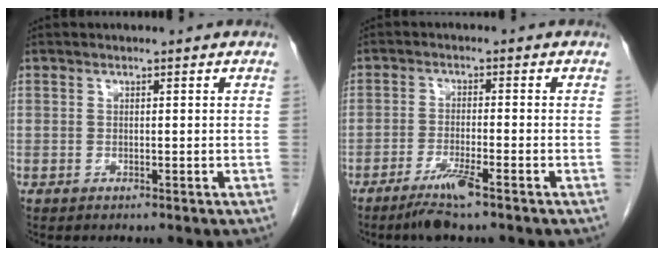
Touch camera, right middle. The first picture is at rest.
{"total": 4.9, "force": [-3.3, -0.1, 3.5], "torque": [-0.072, -0.011, -0.064]}